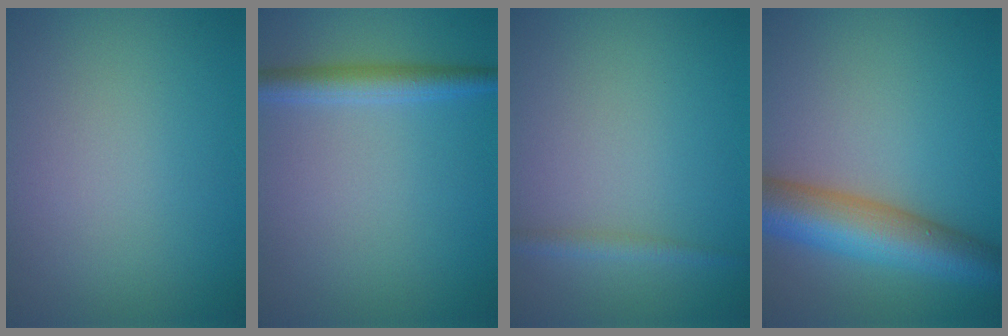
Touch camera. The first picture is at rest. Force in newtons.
{"total": 2.7, "press": 2.7, "slide": 0.1}
{"total": 1.2, "press": 1.2, "slide": 0.1}
{"total": 8.2, "press": 8.2, "slide": 0.3}